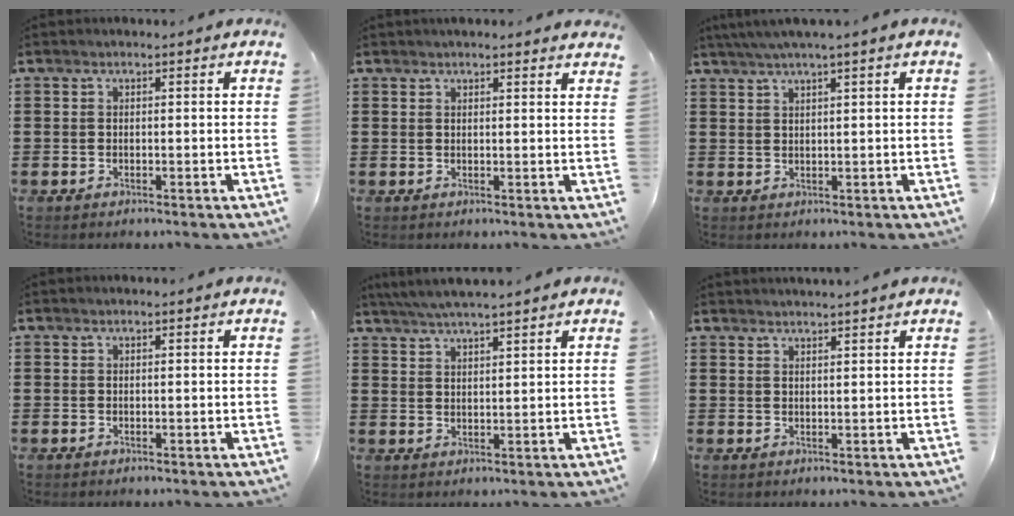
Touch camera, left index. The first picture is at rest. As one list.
[{"total": 1.5, "force": [1.4, 0.1, 0.4], "torque": [-0.011, 0.002, 0.027]}, {"total": 2.2, "force": [1.5, -0.4, 1.6], "torque": [-0.031, 0.002, 0.026]}, {"total": 0.0}, {"total": 3.9, "force": [3.6, -0.2, 1.5], "torque": [-0.040, -0.007, 0.064]}, {"total": 1.5, "force": [1.4, -0.5, 0.0], "torque": [-0.001, -0.002, 0.027]}]